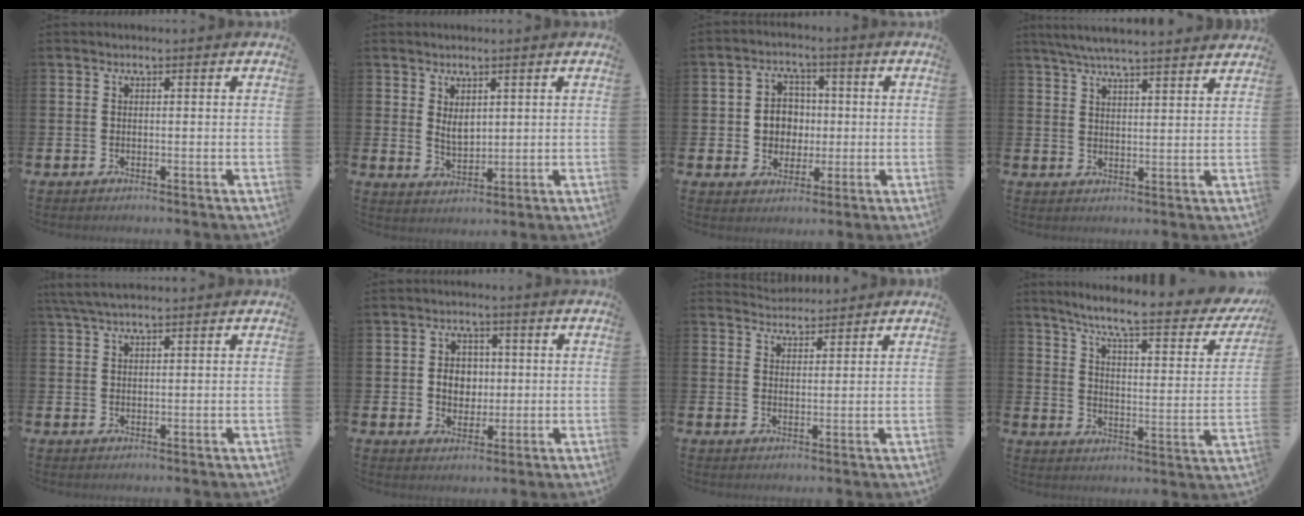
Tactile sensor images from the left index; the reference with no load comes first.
{"total": 2.7, "force": [1.9, 1.3, 1.5], "torque": [-0.009, -0.011, 0.028]}
{"total": 5.0, "force": [0.6, 4.8, 1.3], "torque": [-0.032, 0.009, 0.003]}
{"total": 5.9, "force": [5.7, 0.1, 1.6], "torque": [-0.055, -0.020, 0.104]}
{"total": 3.7, "force": [3.1, 0.9, 1.8], "torque": [-0.043, -0.002, 0.058]}
{"total": 4.0, "force": [0.4, 3.5, 2.0], "torque": [-0.027, 0.006, -0.002]}
{"total": 3.4, "force": [3.3, 0.8, -0.3], "torque": [0.003, -0.018, 0.060]}
{"total": 7.5, "force": [6.2, 0.7, 4.0], "torque": [-0.101, -0.046, 0.097]}